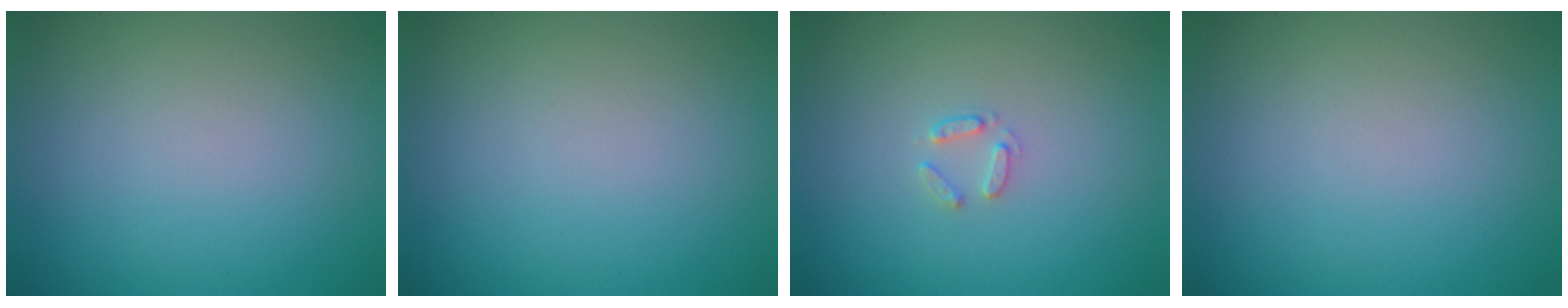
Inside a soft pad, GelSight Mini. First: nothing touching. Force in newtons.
{"total": 0.0}
{"total": 1.1, "press": 1.1, "slide": 0.2}
{"total": 0.0}